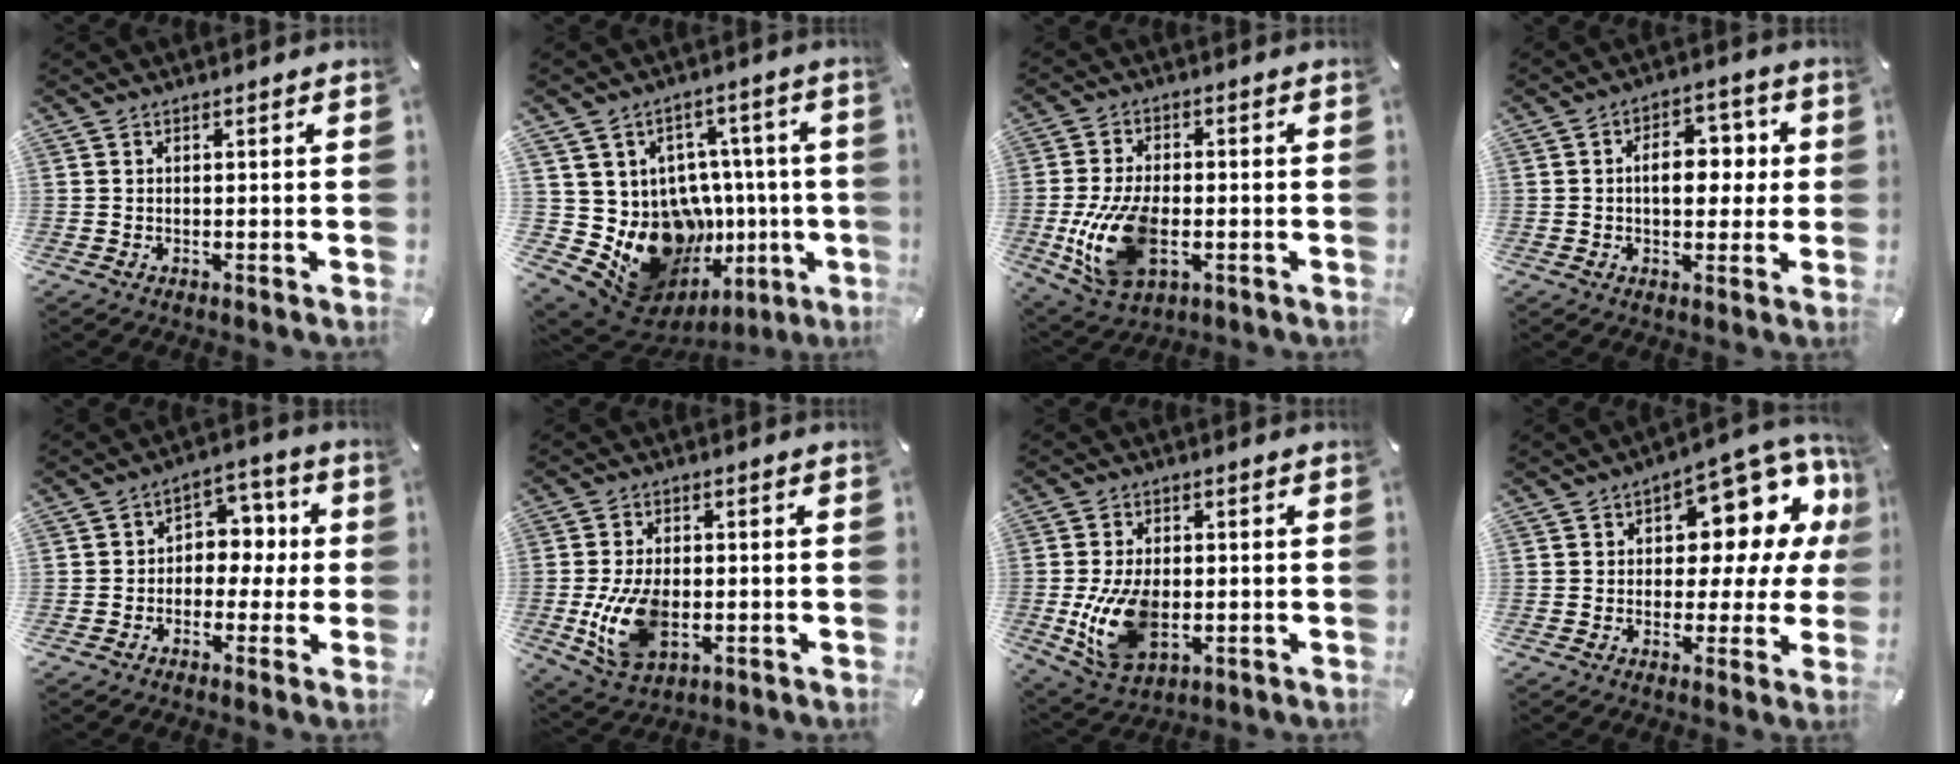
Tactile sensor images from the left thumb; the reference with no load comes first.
{"total": 18.2, "force": [-4.6, 14.7, 9.7], "torque": [-0.151, -0.018, -0.031]}
{"total": 14.2, "force": [-3.2, 8.7, 10.8], "torque": [-0.231, -0.006, -0.055]}
{"total": 9.7, "force": [1.1, 6.4, 7.2], "torque": [-0.087, -0.003, 0.011]}
{"total": 6.6, "force": [-0.9, 5.8, 3.1], "torque": [-0.034, 0.007, -0.024]}
{"total": 12.0, "force": [-2.0, 7.7, 9.0], "torque": [-0.194, -0.005, -0.033]}
{"total": 12.9, "force": [-1.8, 8.3, 9.7], "torque": [-0.198, -0.007, -0.029]}
{"total": 12.4, "force": [6.7, 6.9, 7.9], "torque": [-0.086, -0.068, 0.111]}